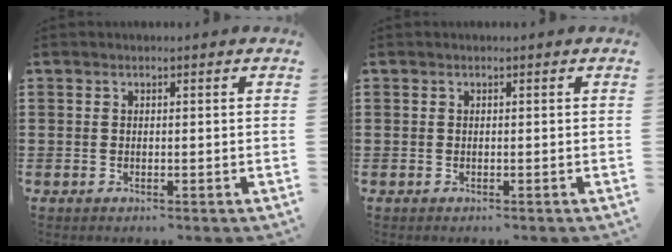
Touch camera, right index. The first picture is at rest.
{"total": 0.0}